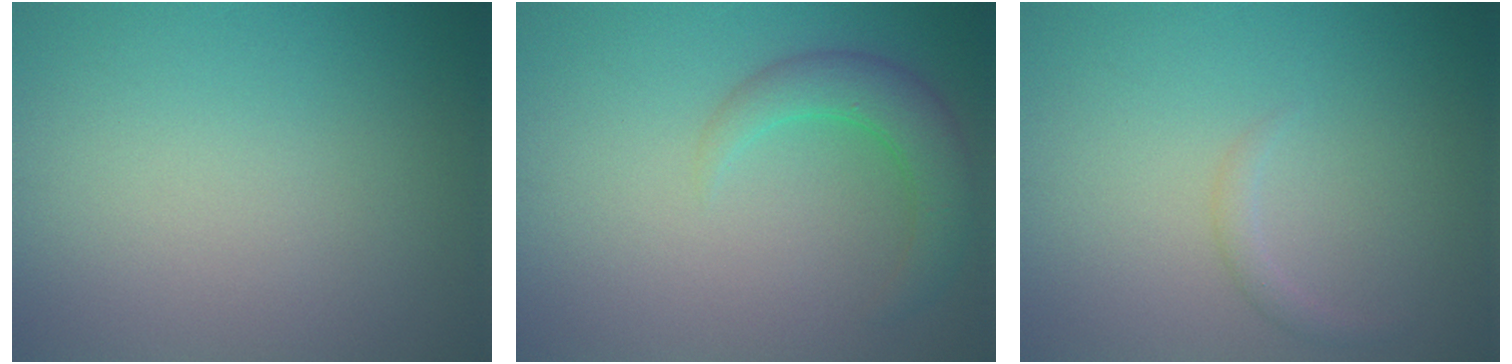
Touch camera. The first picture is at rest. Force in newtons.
{"total": 3.7, "press": 3.7, "slide": 0.3}
{"total": 1.0, "press": 1.0, "slide": 0.0}